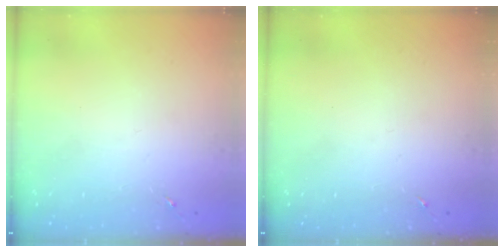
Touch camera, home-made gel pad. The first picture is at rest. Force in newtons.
{"total": 0.0}